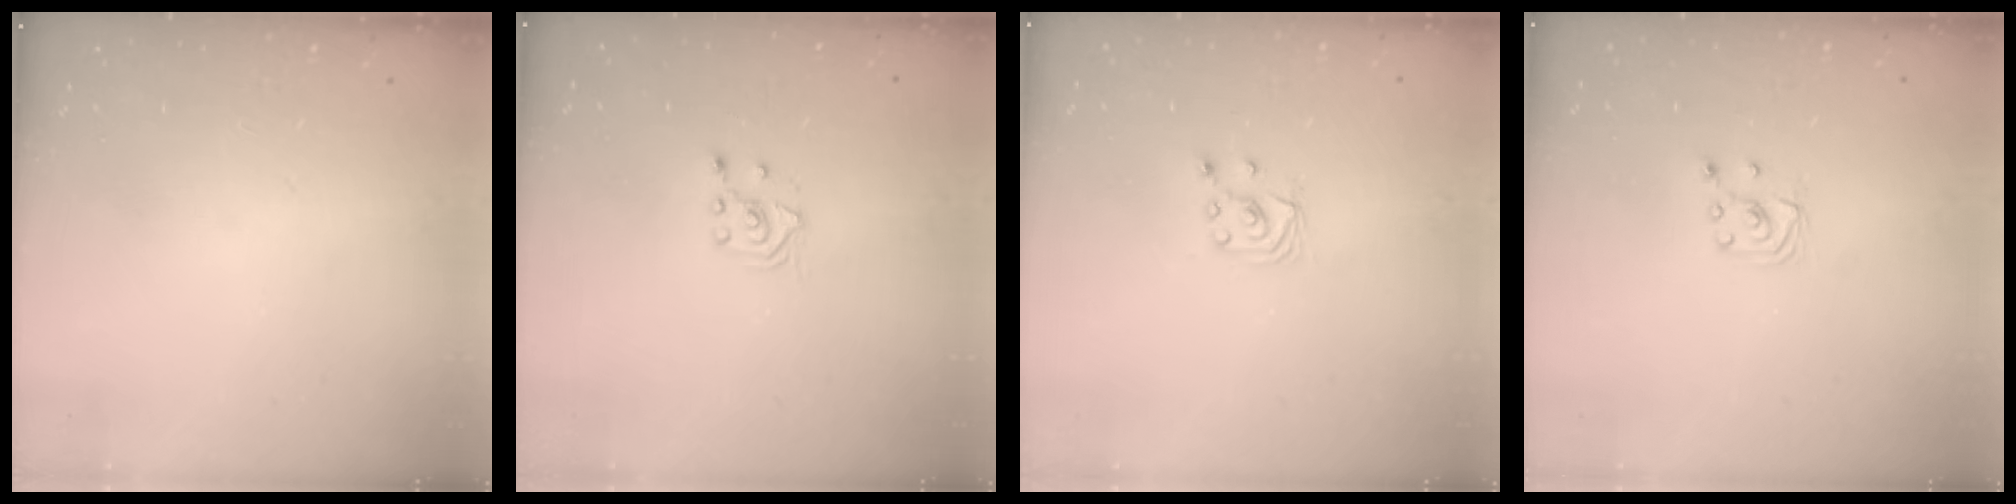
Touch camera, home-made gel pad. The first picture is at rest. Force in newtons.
{"total": 2.6, "press": 2.4, "slide": 0.8}
{"total": 2.4, "press": 2.4, "slide": 0.2}
{"total": 3.2, "press": 3.2, "slide": 0.2}